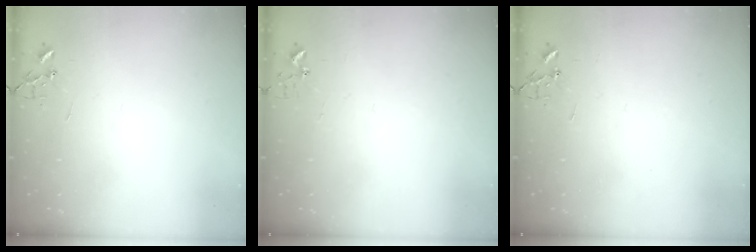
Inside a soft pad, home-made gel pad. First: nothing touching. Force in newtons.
{"total": 2.7, "press": 2.7, "slide": 0.3}
{"total": 0.0}